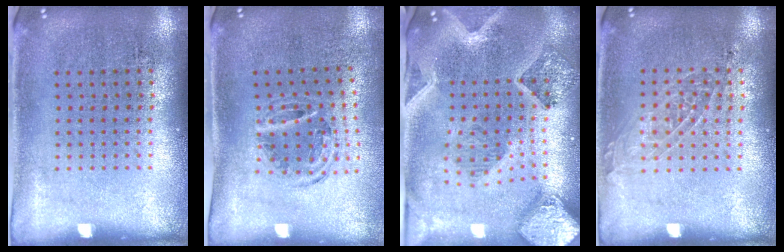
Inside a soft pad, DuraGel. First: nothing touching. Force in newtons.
{"total": 1.0, "press": 0.9, "slide": 0.1}
{"total": 2.9, "press": 2.6, "slide": 1.3}
{"total": 1.1, "press": 1.0, "slide": 0.3}